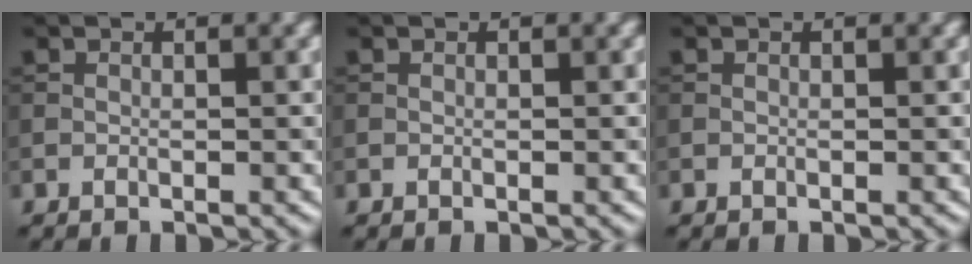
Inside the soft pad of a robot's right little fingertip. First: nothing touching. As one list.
[{"total": 0.0}, {"total": 0.0}]